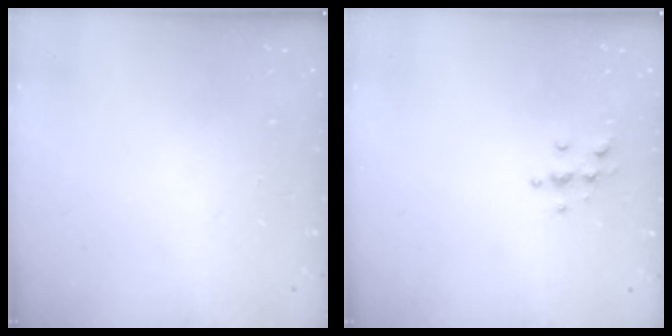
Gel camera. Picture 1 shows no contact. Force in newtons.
{"total": 4.2, "press": 4.2, "slide": 0.3}